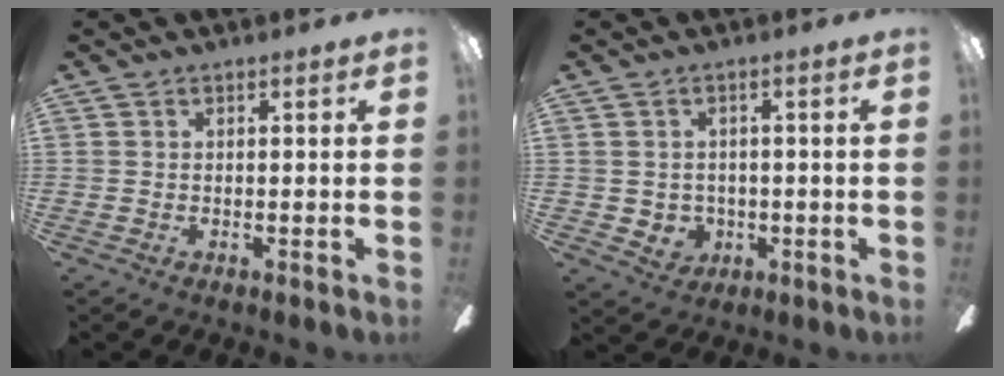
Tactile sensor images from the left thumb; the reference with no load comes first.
{"total": 3.7, "force": [0.4, 3.6, 0.7], "torque": [-0.013, 0.001, 0.008]}